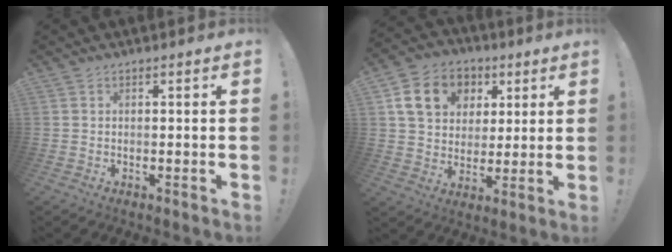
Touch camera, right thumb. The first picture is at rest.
{"total": 15.0, "force": [5.6, 12.0, 7.1], "torque": [-0.095, -0.015, 0.114]}